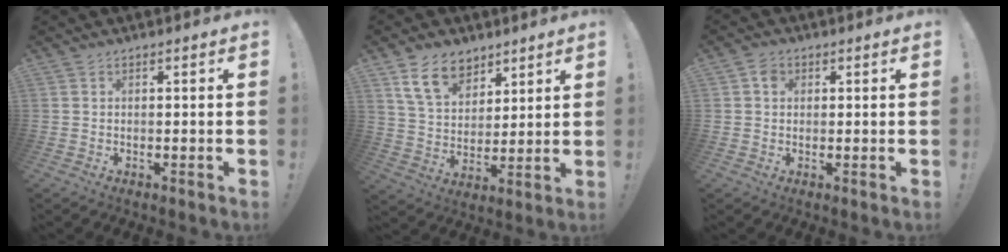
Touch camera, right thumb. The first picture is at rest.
{"total": 12.4, "force": [7.8, 8.1, 5.2], "torque": [-0.090, -0.037, 0.152]}
{"total": 2.9, "force": [0.8, 2.4, 1.5], "torque": [-0.026, 0.005, 0.014]}